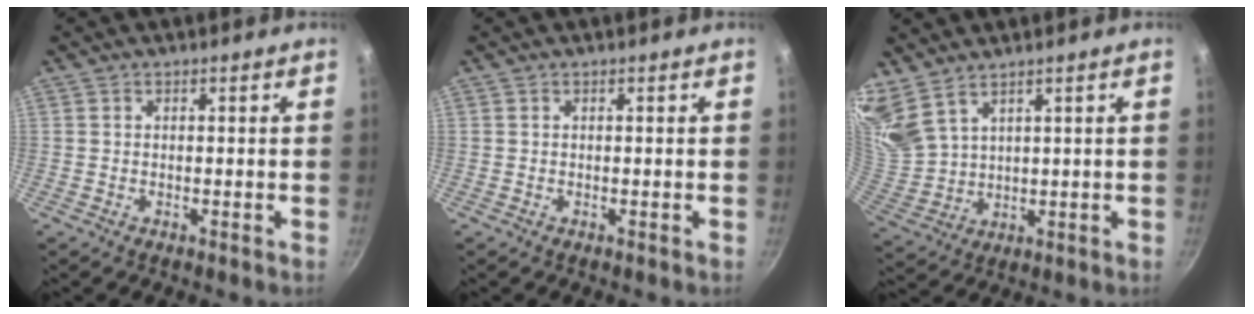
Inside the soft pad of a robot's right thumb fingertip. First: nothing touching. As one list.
[{"total": 0.0}, {"total": 9.8, "force": [7.6, 4.3, 4.5], "torque": [-0.090, -0.039, 0.173]}]